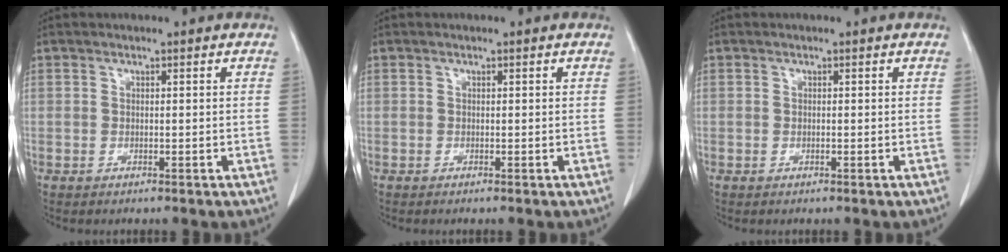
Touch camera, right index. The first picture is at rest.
{"total": 0.0}
{"total": 0.0}